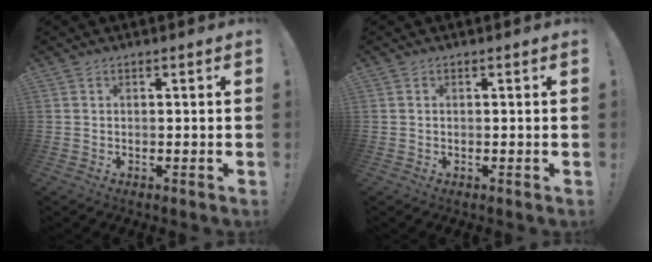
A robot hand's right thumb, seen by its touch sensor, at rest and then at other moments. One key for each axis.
{"total": 0.0}